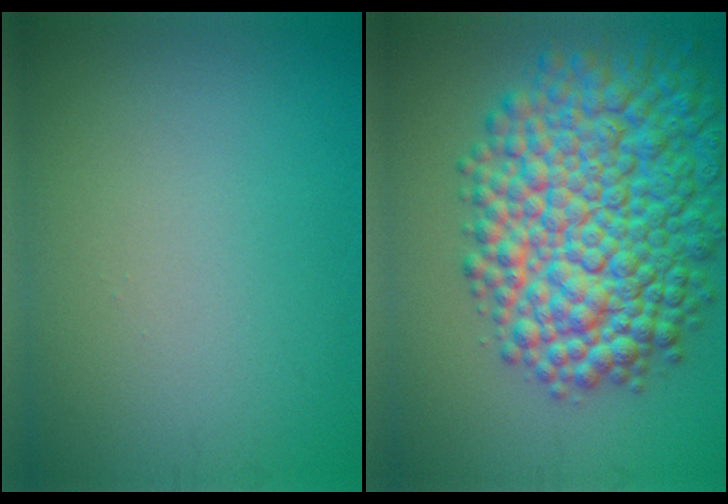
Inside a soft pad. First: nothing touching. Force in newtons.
{"total": 12.7, "press": 12.7, "slide": 0.3}